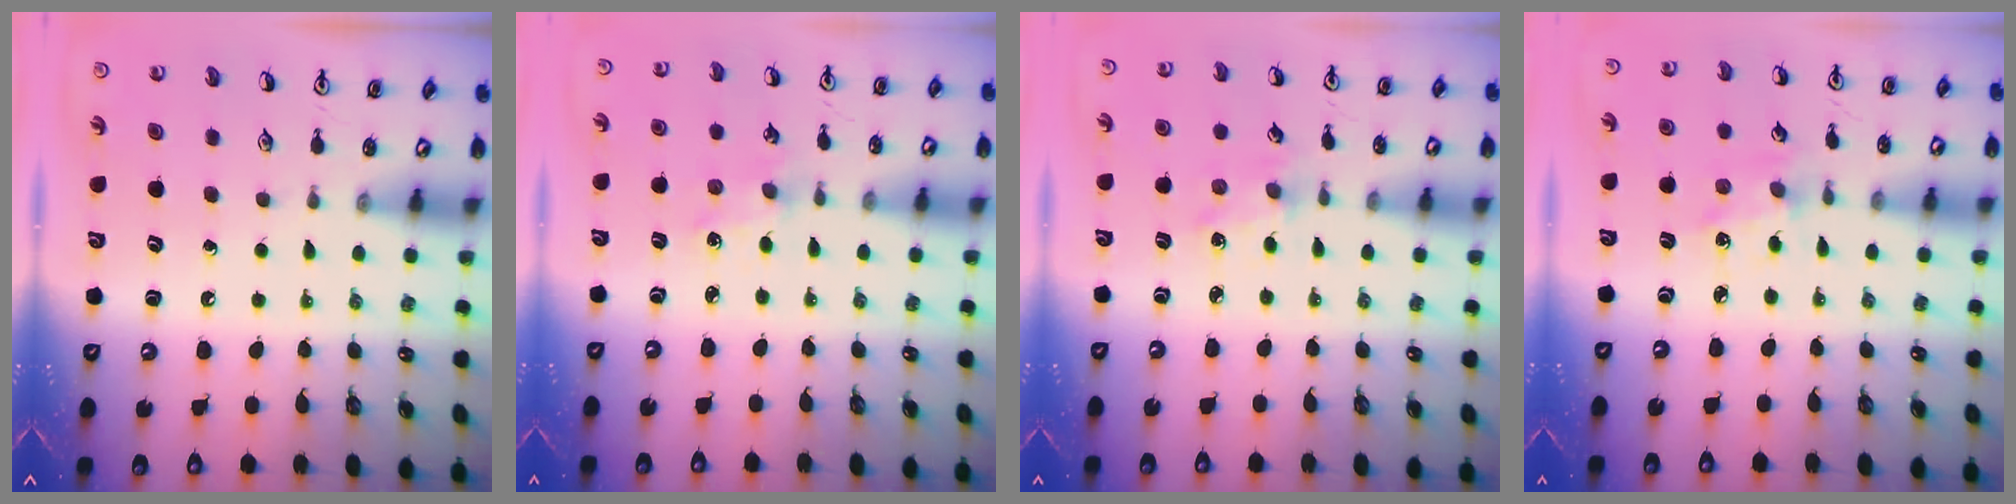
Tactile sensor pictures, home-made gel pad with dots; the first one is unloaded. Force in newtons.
{"total": 1.0, "press": 0.9, "slide": 0.4}
{"total": 2.5, "press": 2.4, "slide": 0.4}
{"total": 1.9, "press": 1.9, "slide": 0.0}